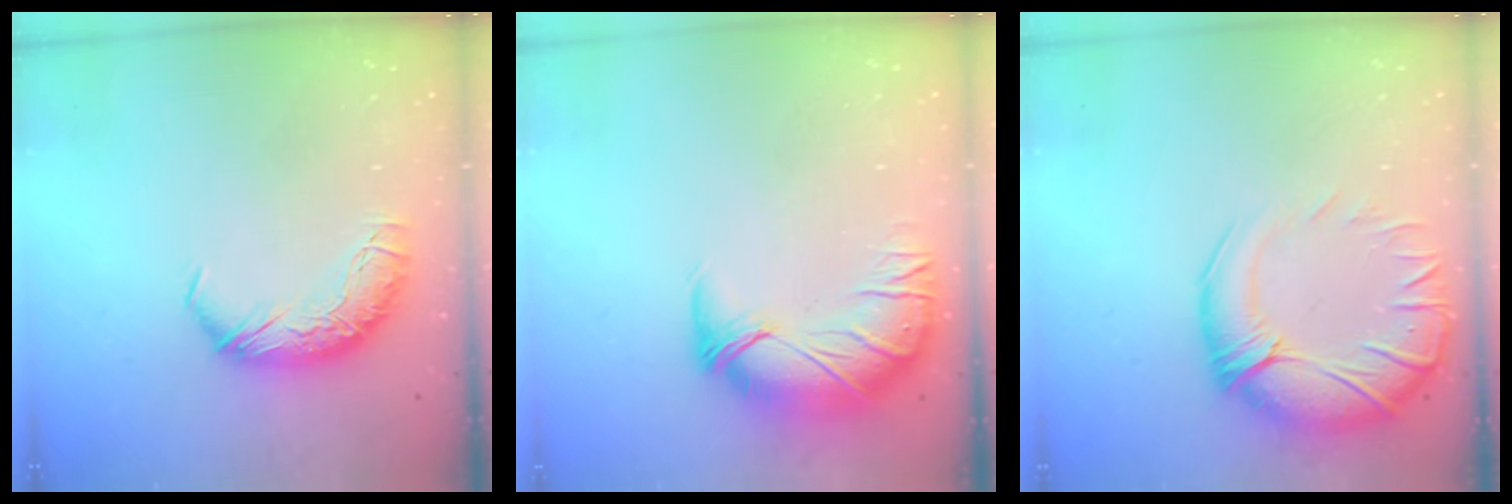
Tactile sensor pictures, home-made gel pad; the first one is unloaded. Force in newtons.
{"total": 2.7, "press": 0.2, "slide": 2.7}
{"total": 7.6, "press": 5.9, "slide": 4.8}